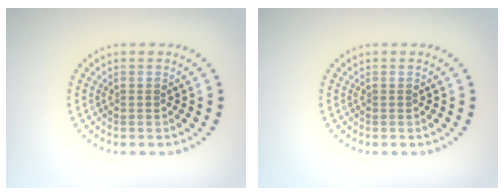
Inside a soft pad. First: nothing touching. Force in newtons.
{"total": 0.0}